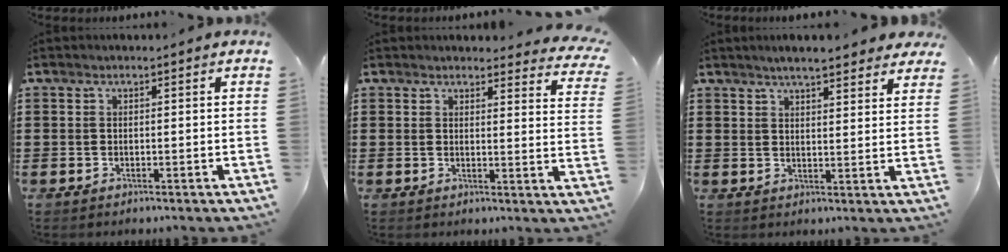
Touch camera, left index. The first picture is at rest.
{"total": 3.3, "force": [3.2, 0.4, 0.8], "torque": [-0.013, -0.016, 0.056]}
{"total": 4.8, "force": [4.3, 0.3, 1.9], "torque": [-0.050, -0.007, 0.078]}